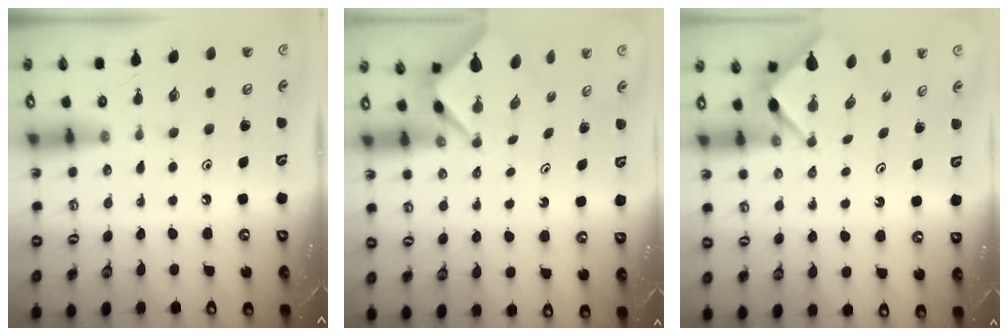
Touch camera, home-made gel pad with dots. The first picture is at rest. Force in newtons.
{"total": 2.5, "press": 2.5, "slide": 0.1}
{"total": 3.0, "press": 2.9, "slide": 0.3}